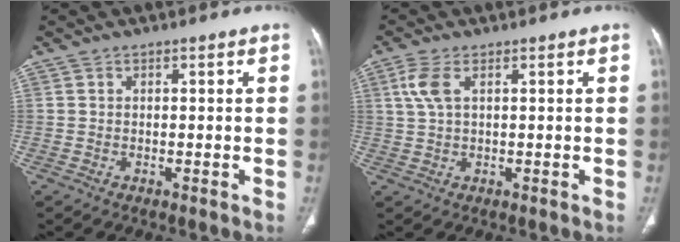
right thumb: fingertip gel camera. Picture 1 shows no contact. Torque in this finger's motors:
{"motor_torque": [-0.05, 0.06, 0.27, -0.26, 0.09]}